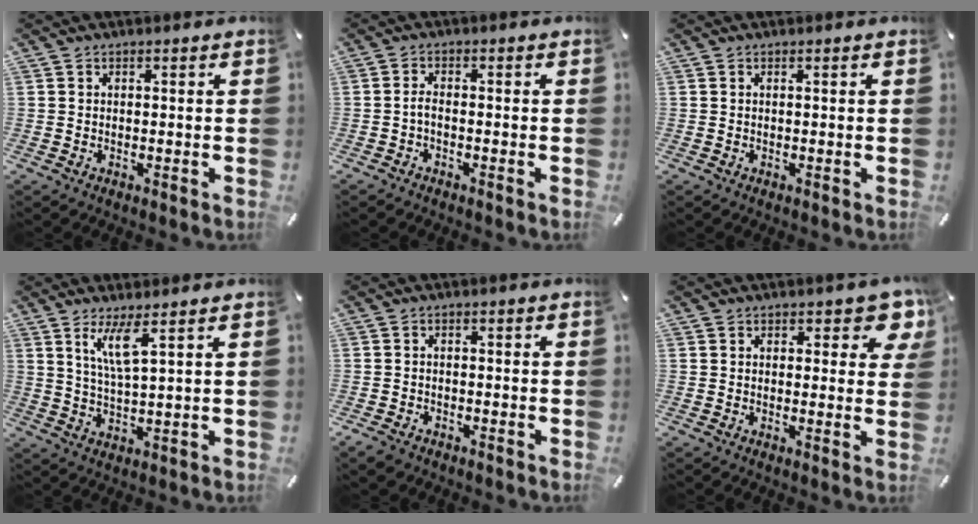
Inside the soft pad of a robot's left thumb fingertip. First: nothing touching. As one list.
[{"total": 1.8, "force": [-1.1, 0.8, 1.3], "torque": [-0.033, 0.003, -0.023]}, {"total": 0.0}, {"total": 7.1, "force": [3.9, 1.2, 5.9], "torque": [-0.117, -0.005, 0.064]}, {"total": 2.0, "force": [-1.5, 1.3, 0.4], "torque": [-0.015, 0.005, -0.032]}, {"total": 5.2, "force": [3.1, 2.9, 3.1], "torque": [-0.023, -0.015, 0.047]}]